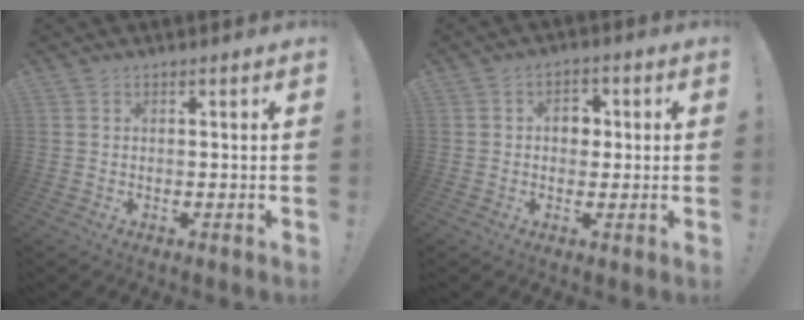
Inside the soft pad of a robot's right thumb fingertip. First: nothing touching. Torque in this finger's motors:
{"motor_torque": [0.60, 0.84, 0.48, 0.00, -0.02]}